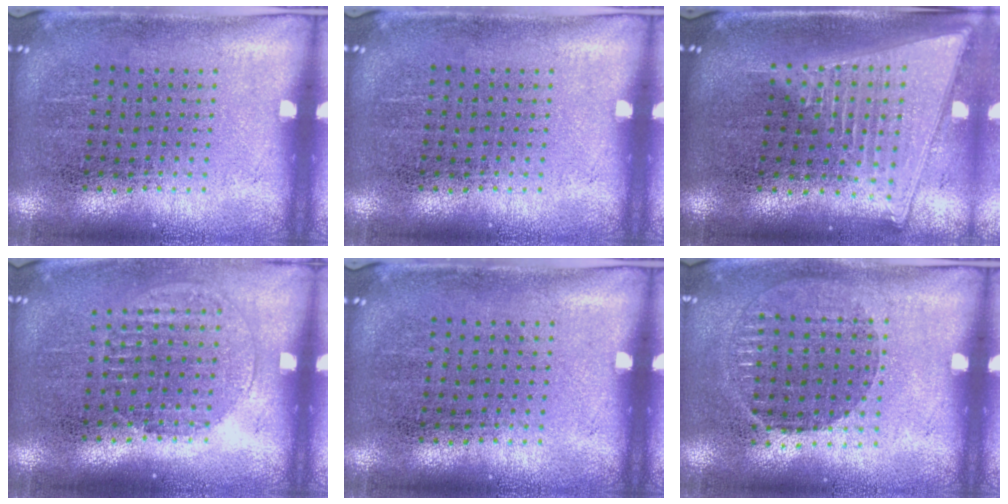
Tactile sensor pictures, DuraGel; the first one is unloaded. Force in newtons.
{"total": 0.0}
{"total": 2.2, "press": 1.9, "slide": 1.2}
{"total": 1.3, "press": 1.2, "slide": 0.6}
{"total": 0.0}
{"total": 0.8, "press": 0.8, "slide": 0.2}